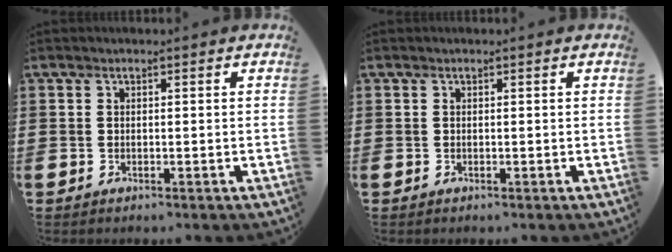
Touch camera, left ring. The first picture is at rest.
{"total": 0.0}